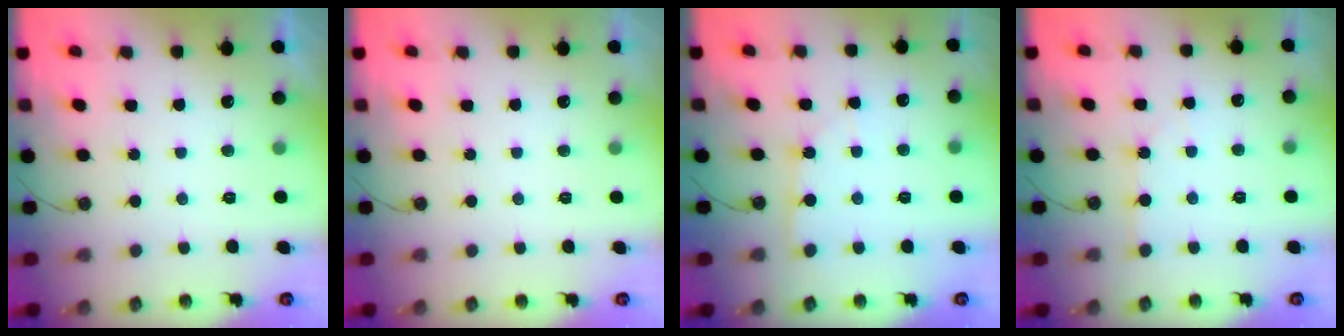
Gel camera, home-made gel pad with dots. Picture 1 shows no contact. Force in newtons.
{"total": 0.0}
{"total": 2.2, "press": 2.1, "slide": 0.3}
{"total": 2.0, "press": 2.0, "slide": 0.2}